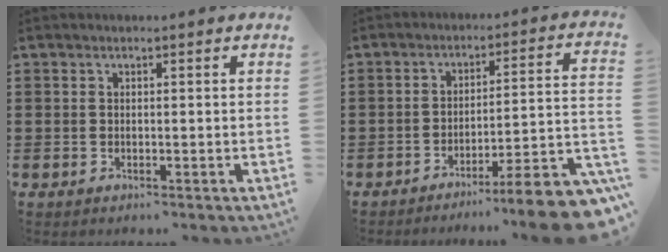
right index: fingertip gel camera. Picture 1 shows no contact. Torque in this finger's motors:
{"motor_torque": [1.78, -0.36, 0.06, -0.14]}